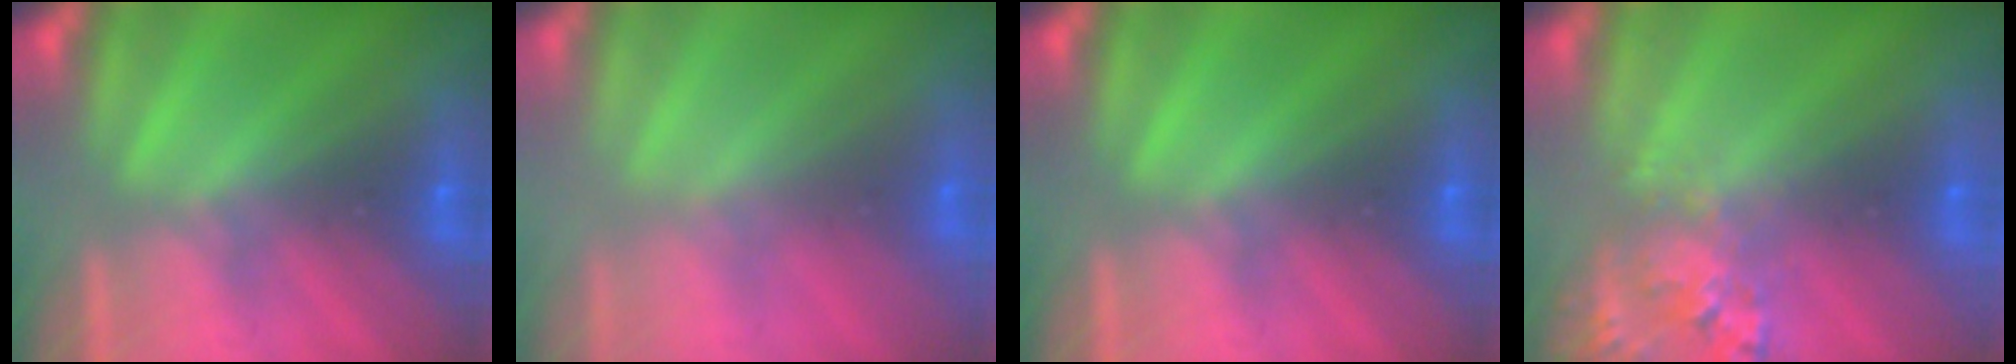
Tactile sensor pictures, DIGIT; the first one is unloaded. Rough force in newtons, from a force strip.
{"total": 2.9}
{"total": 0.0}
{"total": 2.7}